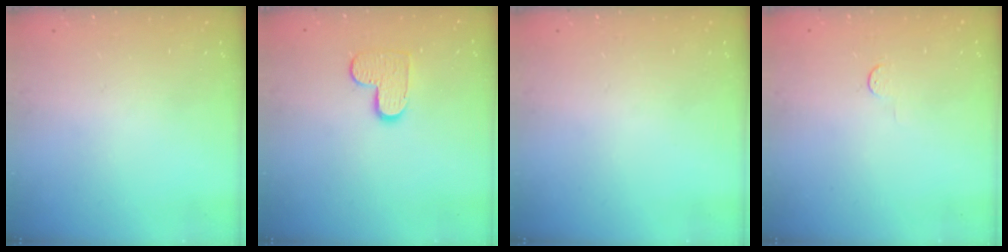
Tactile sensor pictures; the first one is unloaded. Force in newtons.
{"total": 8.3, "press": 8.2, "slide": 0.5}
{"total": 0.0}
{"total": 2.8, "press": 2.8, "slide": 0.4}